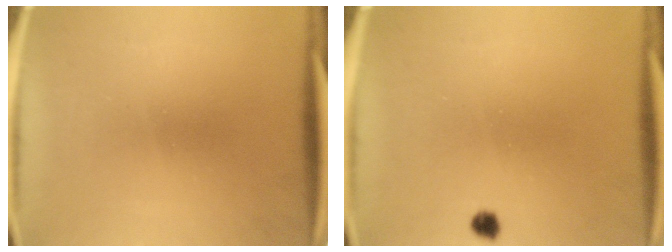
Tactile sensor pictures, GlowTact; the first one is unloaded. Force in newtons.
{"total": 1.4}